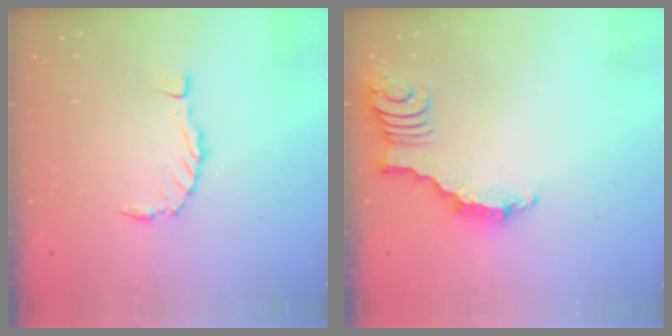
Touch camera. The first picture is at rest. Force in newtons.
{"total": 3.4, "press": 3.4, "slide": 0.5}